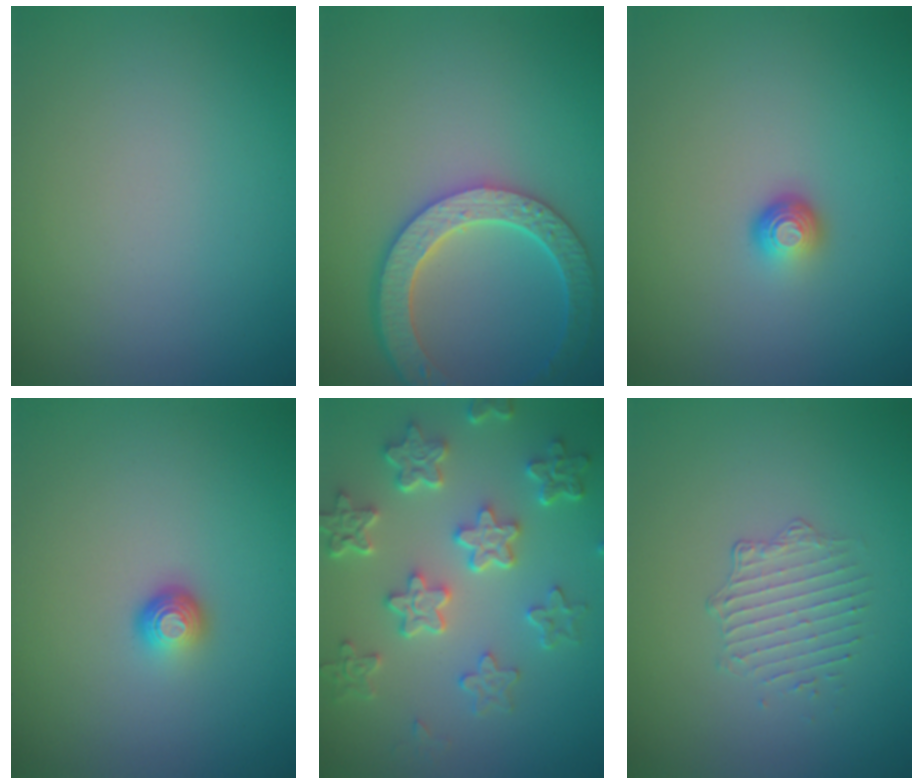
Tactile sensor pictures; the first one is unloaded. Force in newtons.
{"total": 5.8, "press": 4.7, "slide": 3.4}
{"total": 1.5, "press": 1.0, "slide": 1.1}
{"total": 1.4, "press": 1.0, "slide": 1.0}
{"total": 6.1, "press": 4.7, "slide": 3.9}
{"total": 1.7, "press": 1.1, "slide": 1.3}